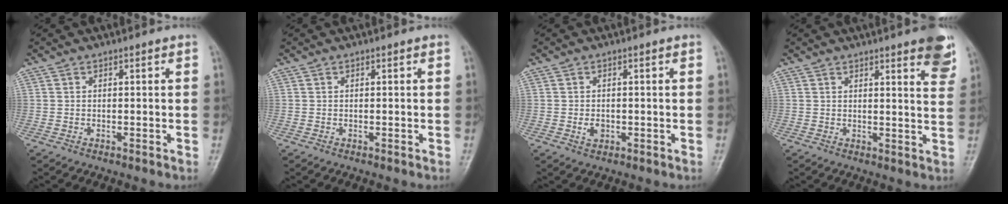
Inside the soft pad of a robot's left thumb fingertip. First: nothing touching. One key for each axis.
{"total": 0.0}
{"total": 1.9, "fx": -0.3, "fy": 1.4, "fz": 1.2, "tx": -0.017, "ty": 0.000, "tz": -0.004}
{"total": 8.1, "fx": 5.1, "fy": 1.5, "fz": 6.1, "tx": -0.057, "ty": -0.022, "tz": 0.053}